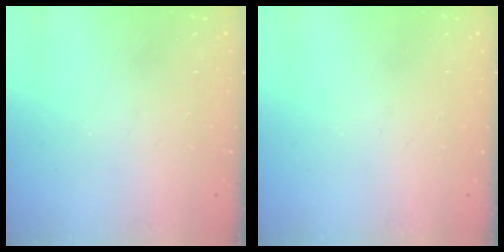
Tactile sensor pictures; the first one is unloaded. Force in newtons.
{"total": 0.0}